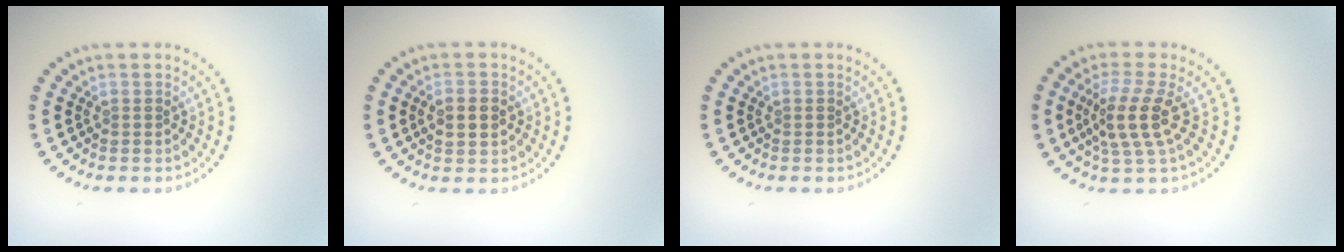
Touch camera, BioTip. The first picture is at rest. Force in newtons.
{"total": 2.3, "press": 2.3, "slide": 0.3}
{"total": 0.0}
{"total": 3.8, "press": 3.2, "slide": 2.2}